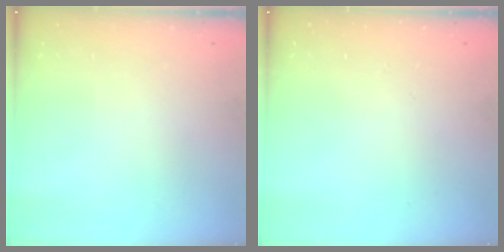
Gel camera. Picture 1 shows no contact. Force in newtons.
{"total": 0.0}